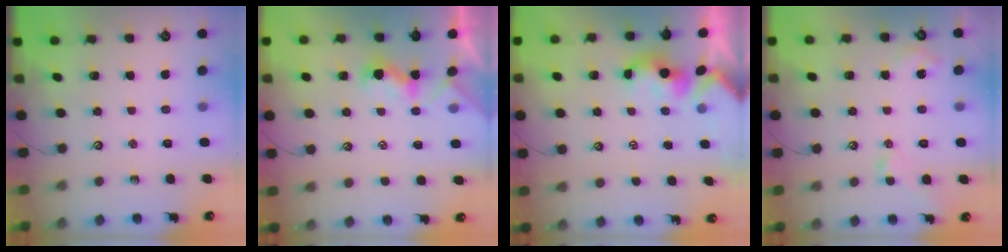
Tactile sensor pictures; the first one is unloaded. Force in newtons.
{"total": 1.0, "press": 1.0, "slide": 0.4}
{"total": 1.6, "press": 1.4, "slide": 0.7}
{"total": 3.9, "press": 3.8, "slide": 0.7}